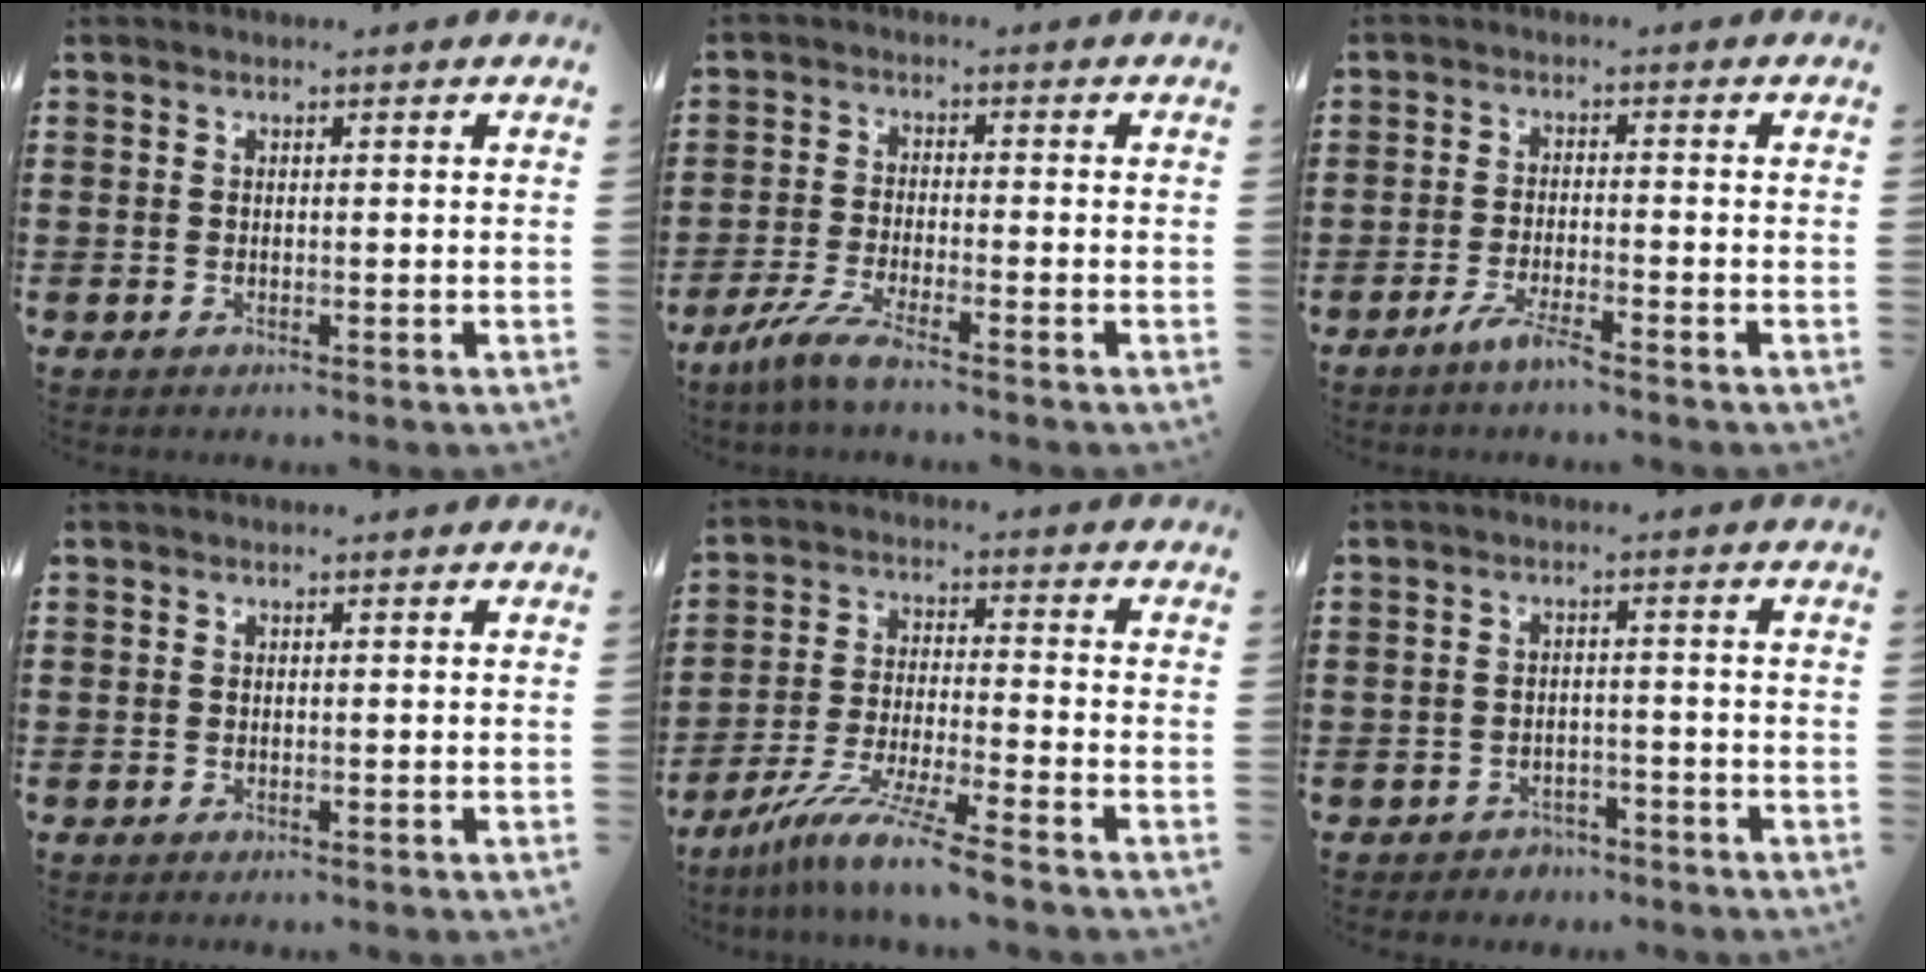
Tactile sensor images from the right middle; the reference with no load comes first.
{"total": 4.9, "force": [-3.8, -0.1, 3.1], "torque": [-0.078, -0.018, -0.076]}
{"total": 3.5, "force": [-2.5, 0.3, 2.4], "torque": [-0.053, -0.004, -0.047]}
{"total": 0.0}
{"total": 9.1, "force": [-7.6, -0.6, 4.9], "torque": [-0.098, -0.012, -0.150]}
{"total": 2.4, "force": [-2.2, 0.9, -0.2], "torque": [-0.005, 0.003, -0.050]}